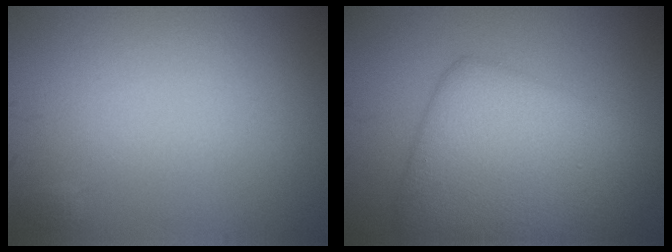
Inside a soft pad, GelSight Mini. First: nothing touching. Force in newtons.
{"total": 9.0, "press": 9.0, "slide": 0.1}